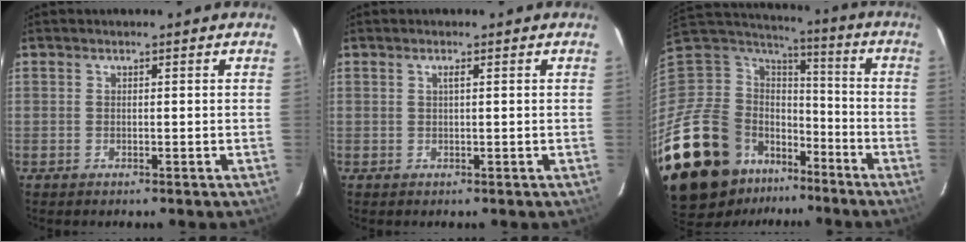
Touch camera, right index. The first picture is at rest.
{"total": 0.7, "force": [0.3, -0.1, 0.6], "torque": [-0.012, 0.004, 0.003]}
{"total": 23.3, "force": [-13.8, 14.8, 11.6], "torque": [-0.280, -0.001, -0.228]}